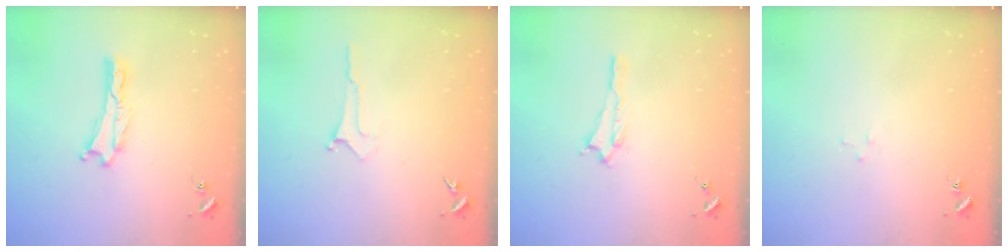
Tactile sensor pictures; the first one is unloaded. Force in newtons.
{"total": 0.0}
{"total": 0.6, "press": 0.6, "slide": 0.2}
{"total": 1.6, "press": 1.6, "slide": 0.1}